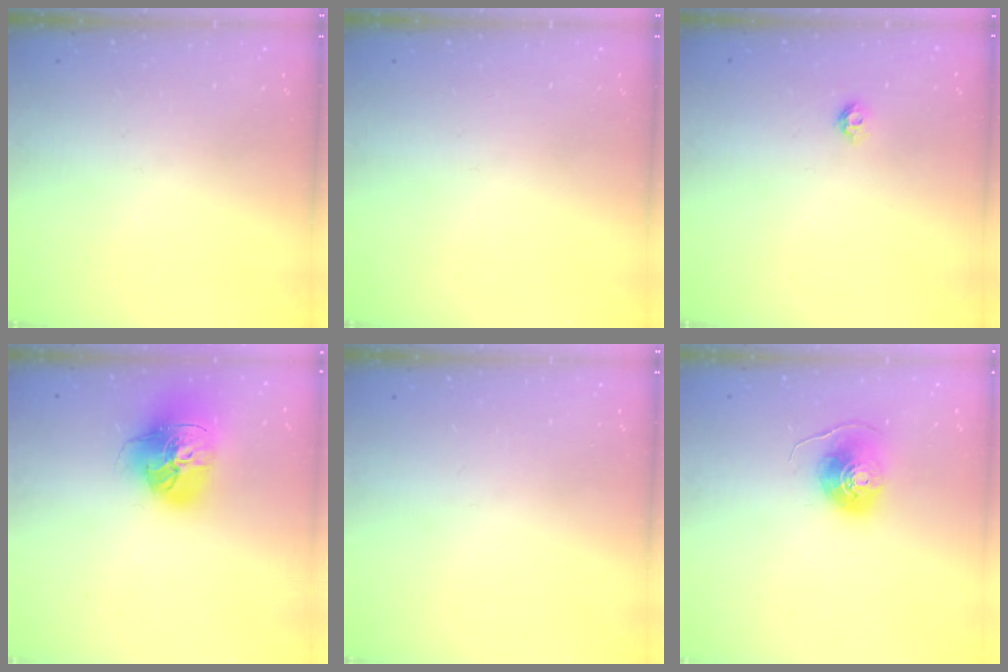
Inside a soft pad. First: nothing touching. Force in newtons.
{"total": 0.0}
{"total": 3.9, "press": 3.9, "slide": 0.5}
{"total": 19.5, "press": 19.4, "slide": 2.2}
{"total": 0.0}
{"total": 8.7, "press": 8.7, "slide": 0.5}